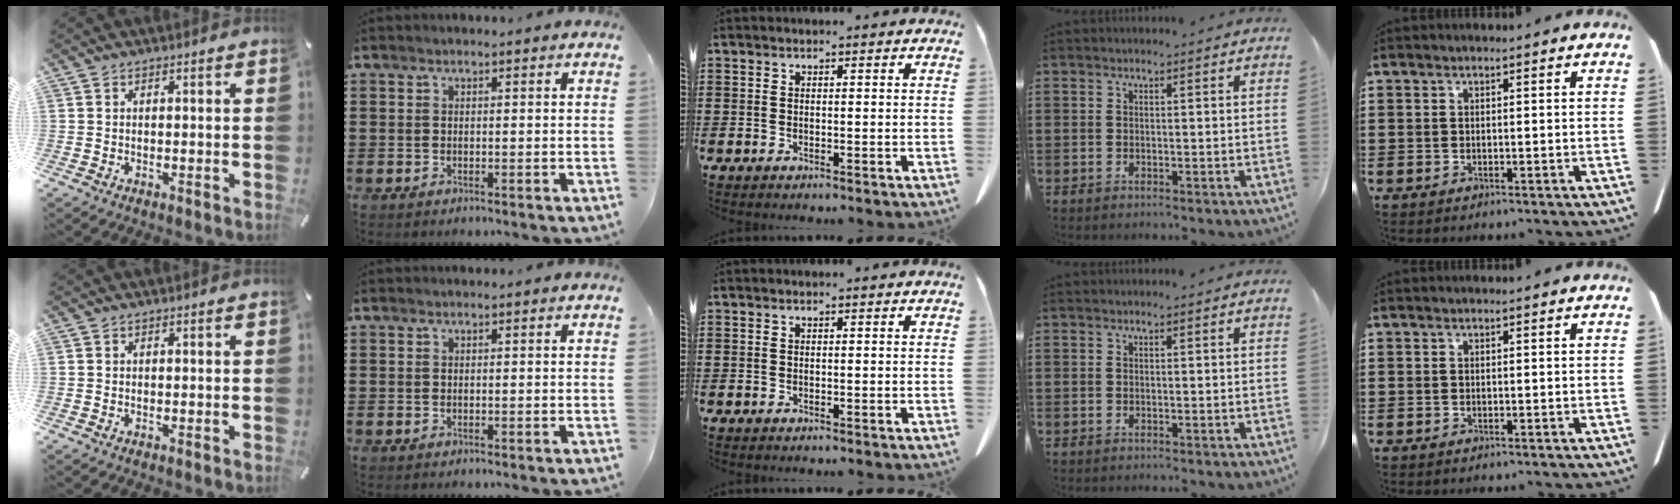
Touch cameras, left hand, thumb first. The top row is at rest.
{}